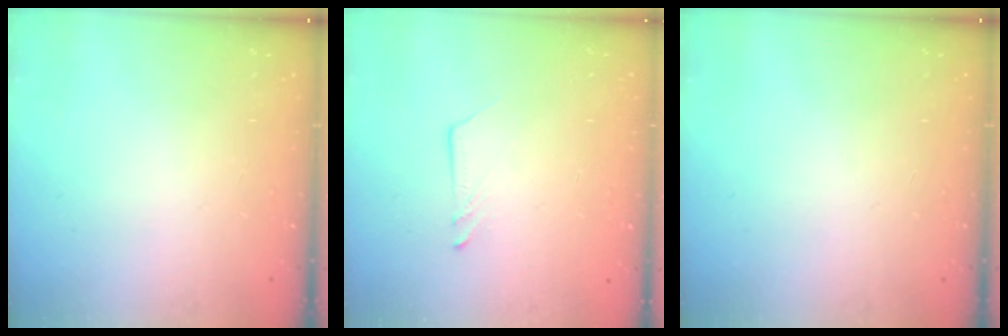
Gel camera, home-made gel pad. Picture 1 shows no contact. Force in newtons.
{"total": 1.2, "press": 1.2, "slide": 0.1}
{"total": 0.0}